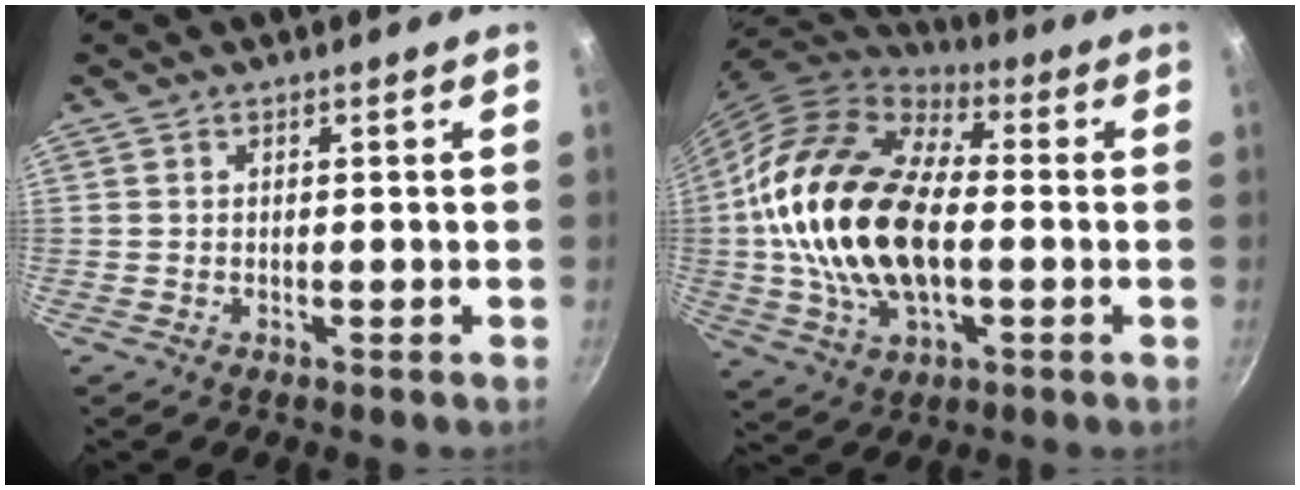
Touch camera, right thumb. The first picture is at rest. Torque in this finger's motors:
{"motor_torque": [-0.44, 2.80, 2.50, -0.28, 0.35]}